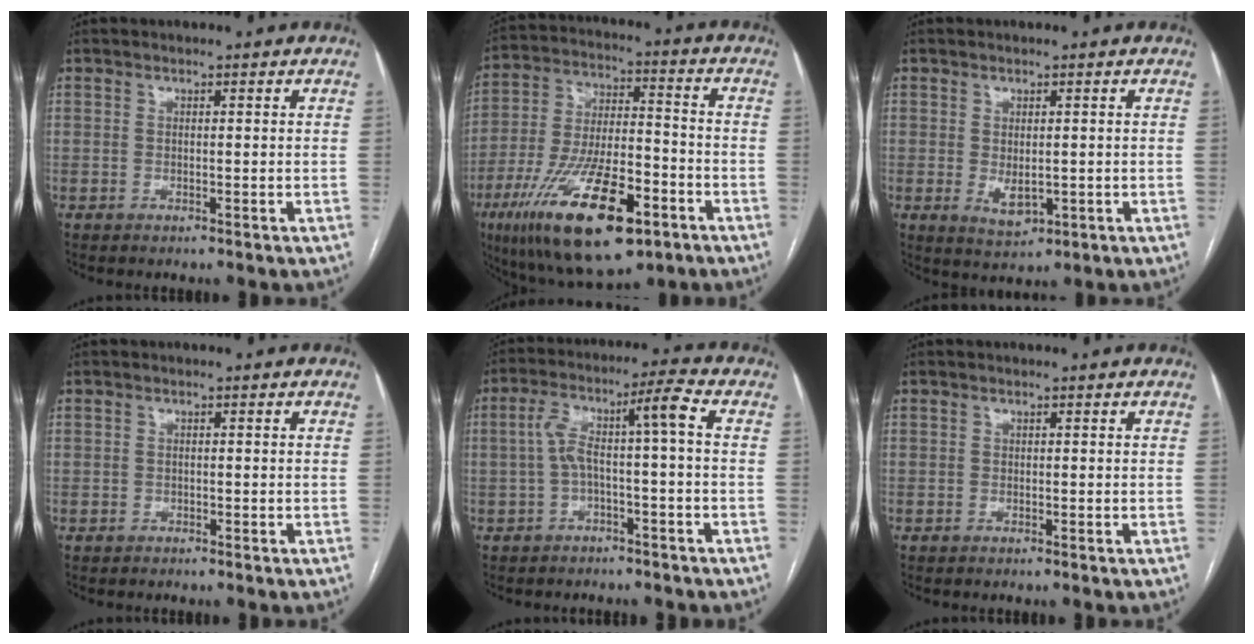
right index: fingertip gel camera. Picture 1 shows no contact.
{"total": 20.5, "force": [-10.6, 6.6, 16.2], "torque": [-0.312, -0.016, -0.176]}
{"total": 3.7, "force": [-0.5, 2.0, 3.1], "torque": [-0.054, -0.010, 0.004]}
{"total": 0.8, "force": [-0.5, 0.6, -0.3], "torque": [-0.001, 0.006, -0.010]}
{"total": 7.7, "force": [-0.5, 0.2, 7.7], "torque": [-0.144, 0.044, -0.007]}
{"total": 0.0}